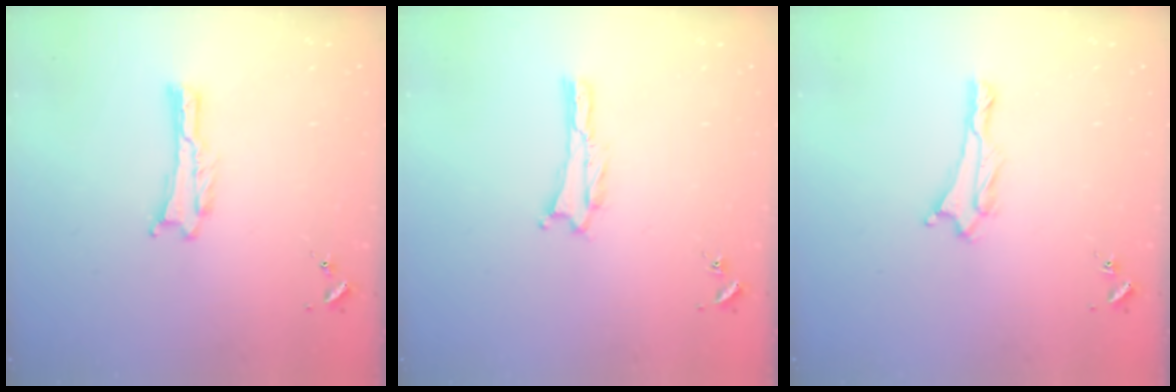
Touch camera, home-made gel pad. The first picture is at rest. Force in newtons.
{"total": 0.0}
{"total": 1.4, "press": 1.4, "slide": 0.2}